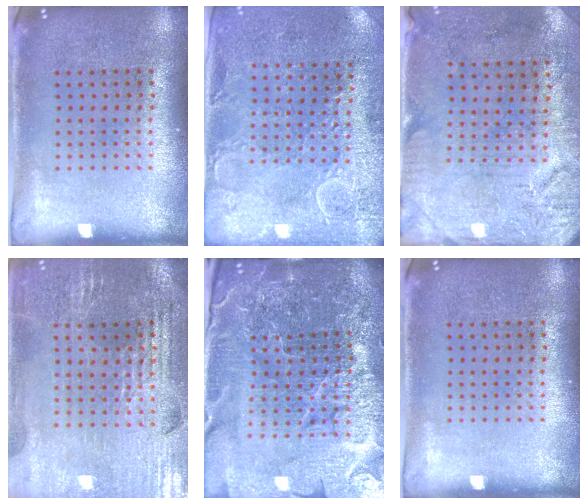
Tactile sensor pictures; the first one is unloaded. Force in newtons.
{"total": 2.7, "press": 2.6, "slide": 0.8}
{"total": 3.3, "press": 2.6, "slide": 2.0}
{"total": 2.9, "press": 2.8, "slide": 0.5}
{"total": 6.6, "press": 5.8, "slide": 3.3}
{"total": 0.0}